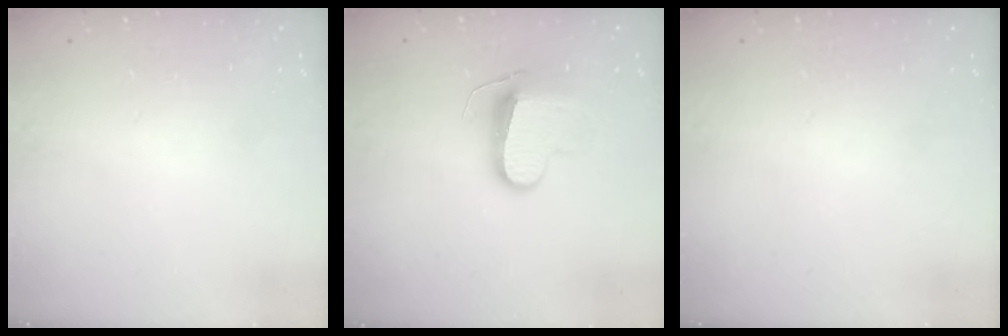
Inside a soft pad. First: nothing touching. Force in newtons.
{"total": 10.4, "press": 10.4, "slide": 0.5}
{"total": 0.0}